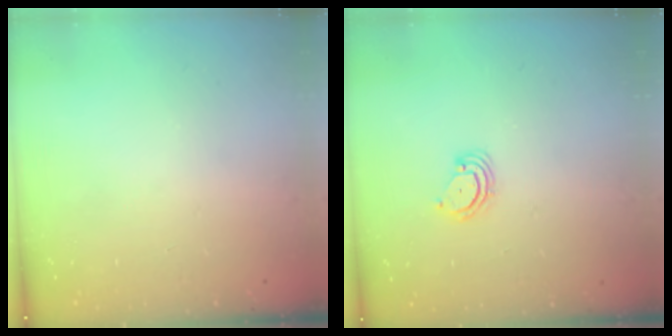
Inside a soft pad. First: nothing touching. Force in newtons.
{"total": 3.8, "press": 3.8, "slide": 0.3}